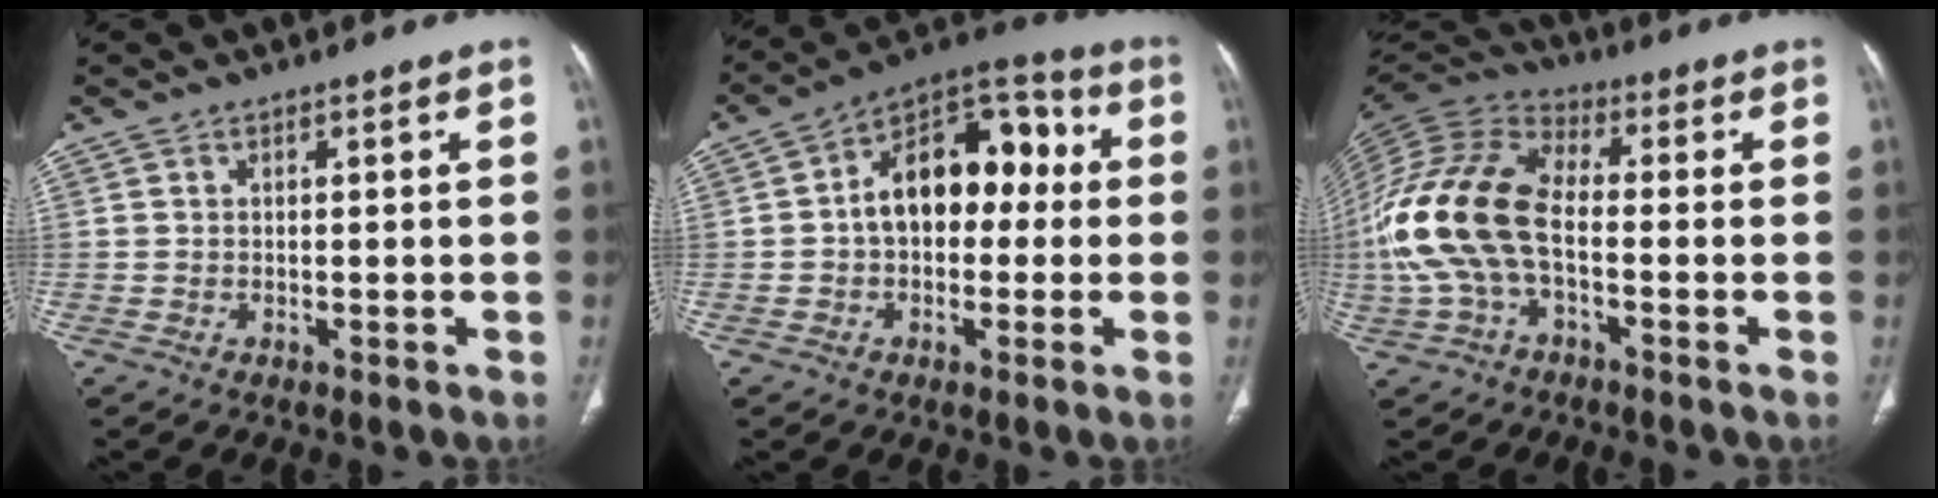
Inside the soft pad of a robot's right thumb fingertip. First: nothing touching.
{"total": 15.5, "force": [0.9, 10.0, 11.9], "torque": [-0.144, 0.051, 0.000]}
{"total": 16.7, "force": [-2.4, 9.3, 13.7], "torque": [-0.297, 0.034, -0.051]}